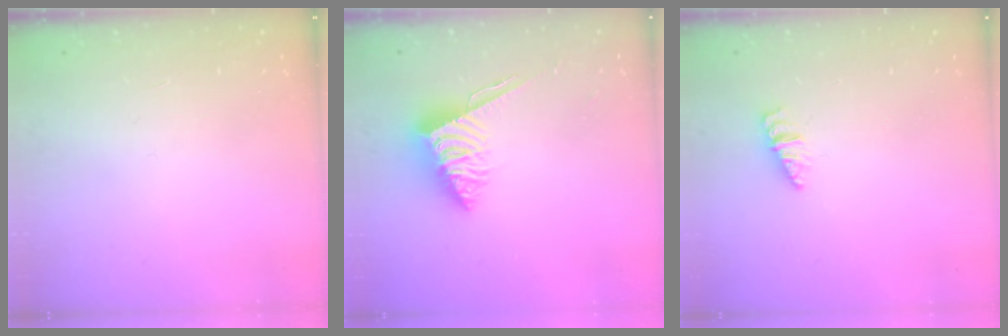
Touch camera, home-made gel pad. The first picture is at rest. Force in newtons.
{"total": 6.6, "press": 6.5, "slide": 0.4}
{"total": 1.1, "press": 1.1, "slide": 0.2}